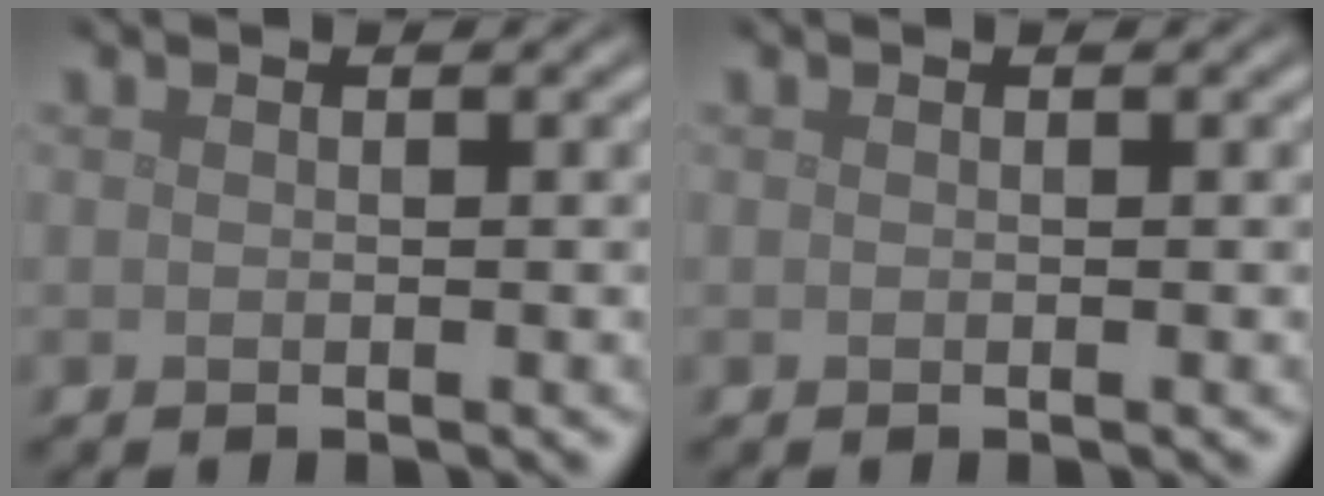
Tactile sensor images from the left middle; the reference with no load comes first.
{"total": 0.0}